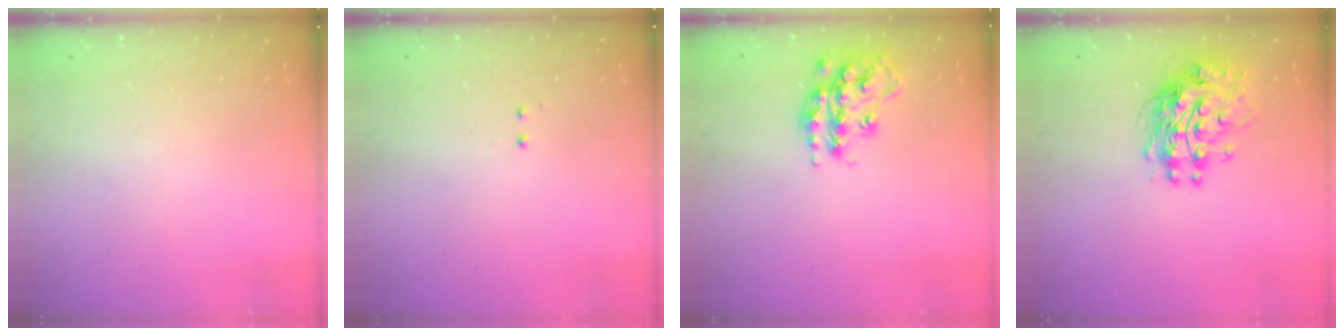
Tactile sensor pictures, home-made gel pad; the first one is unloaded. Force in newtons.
{"total": 0.5, "press": 0.5, "slide": 0.3}
{"total": 16.3, "press": 16.3, "slide": 0.8}
{"total": 11.2, "press": 11.2, "slide": 0.9}